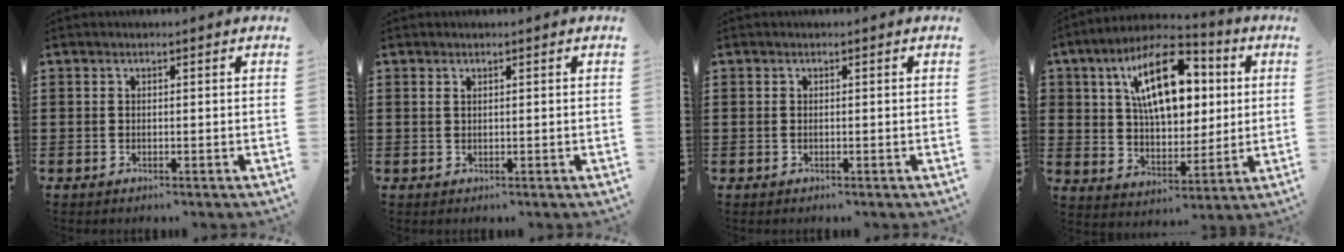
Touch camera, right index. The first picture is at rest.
{"total": 0.6, "force": [0.4, 0.2, 0.4], "torque": [-0.009, 0.002, 0.007]}
{"total": 0.0}
{"total": 15.1, "force": [5.1, 8.2, 11.6], "torque": [-0.203, 0.012, 0.086]}